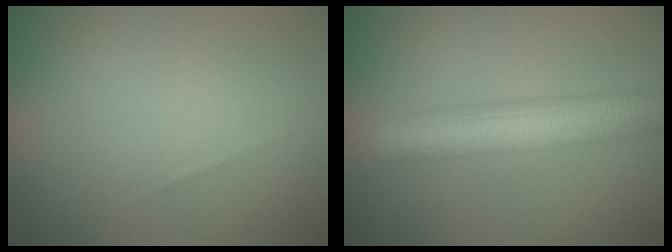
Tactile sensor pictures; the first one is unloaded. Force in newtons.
{"total": 7.0, "press": 7.0, "slide": 0.2}